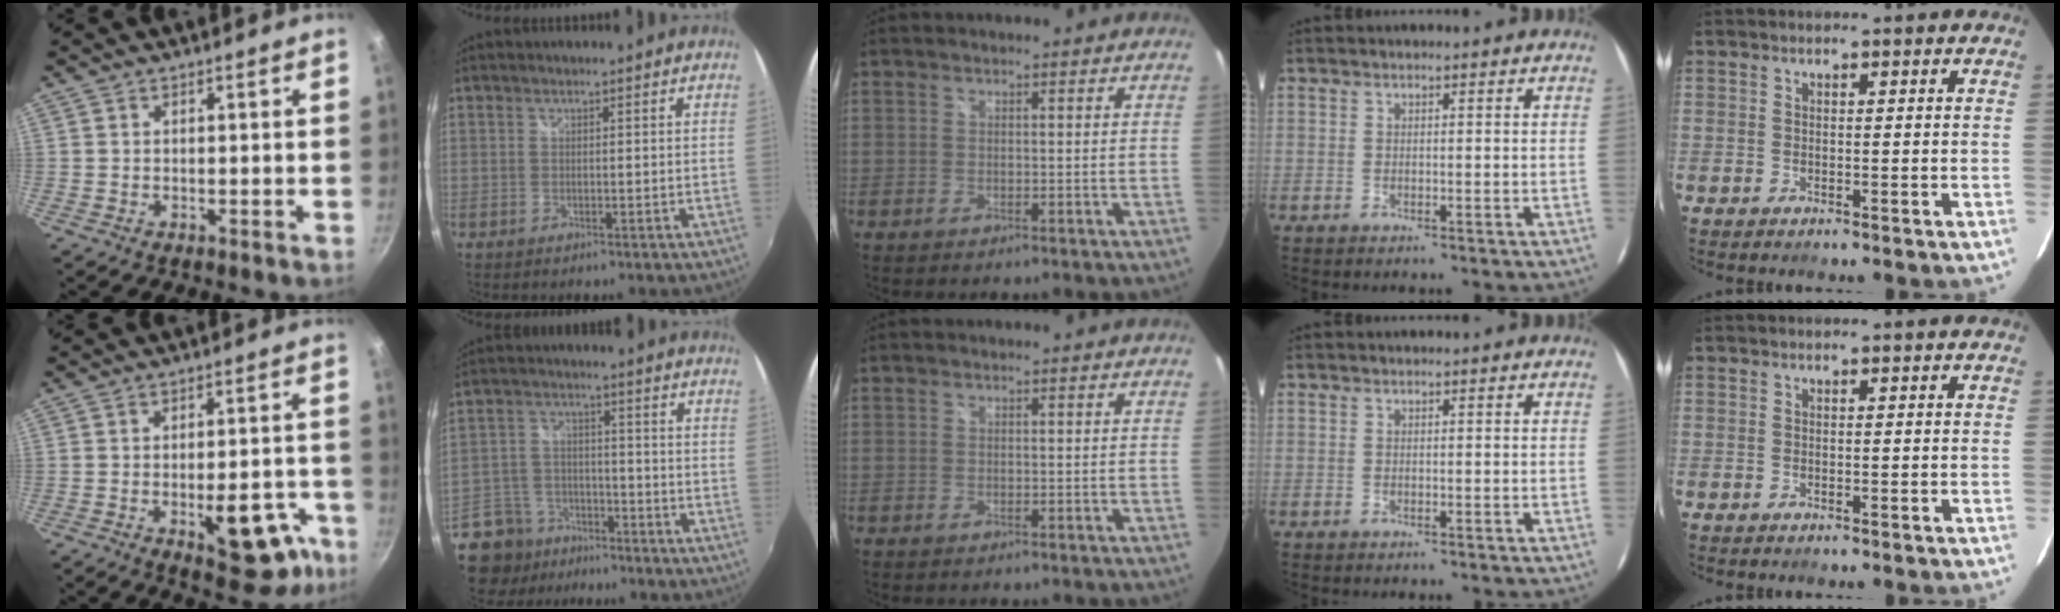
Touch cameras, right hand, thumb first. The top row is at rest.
{"thumb": {"total": 14.4, "force": [-6.1, 6.7, 11.2], "torque": [-0.086, 0.027, -0.074]}, "index": {"total": 12.8, "force": [-8.4, 8.9, 3.6], "torque": [-0.114, 0.015, -0.129]}}